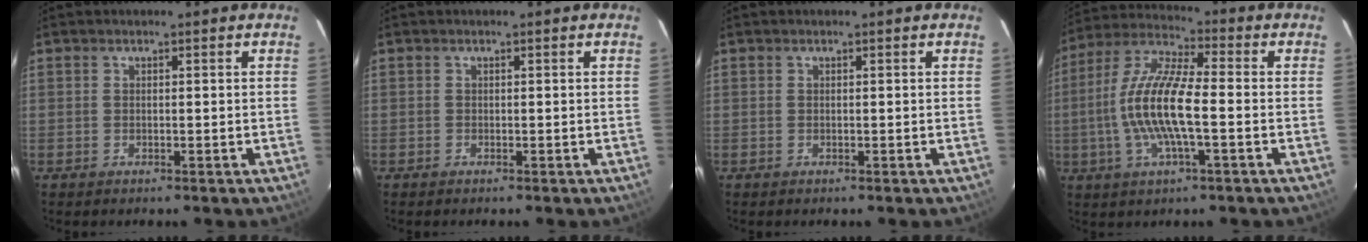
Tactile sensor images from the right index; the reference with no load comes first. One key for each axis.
{"total": 0.0}
{"total": 0.0}
{"total": 13.9, "fx": -2.2, "fy": 3.2, "fz": 13.3, "tx": -0.271, "ty": 0.003, "tz": -0.049}